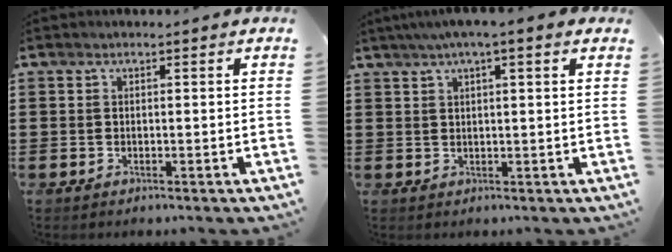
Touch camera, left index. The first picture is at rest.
{"total": 3.1, "force": [1.8, -0.1, 2.5], "torque": [-0.052, 0.004, 0.031]}